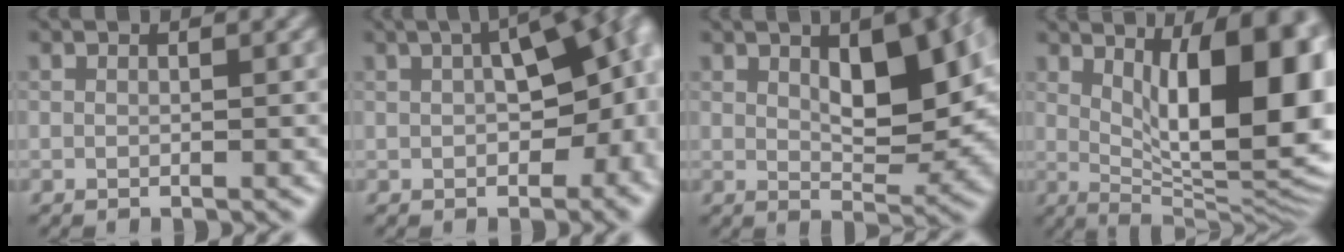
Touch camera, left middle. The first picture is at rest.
{"total": 13.6, "force": [0.6, 7.5, 11.4], "torque": [-0.121, 0.003, 0.010]}
{"total": 9.2, "force": [2.1, 4.3, 7.9], "torque": [-0.112, 0.004, 0.039]}
{"total": 13.6, "force": [2.7, 4.6, 12.4], "torque": [-0.141, -0.001, 0.040]}